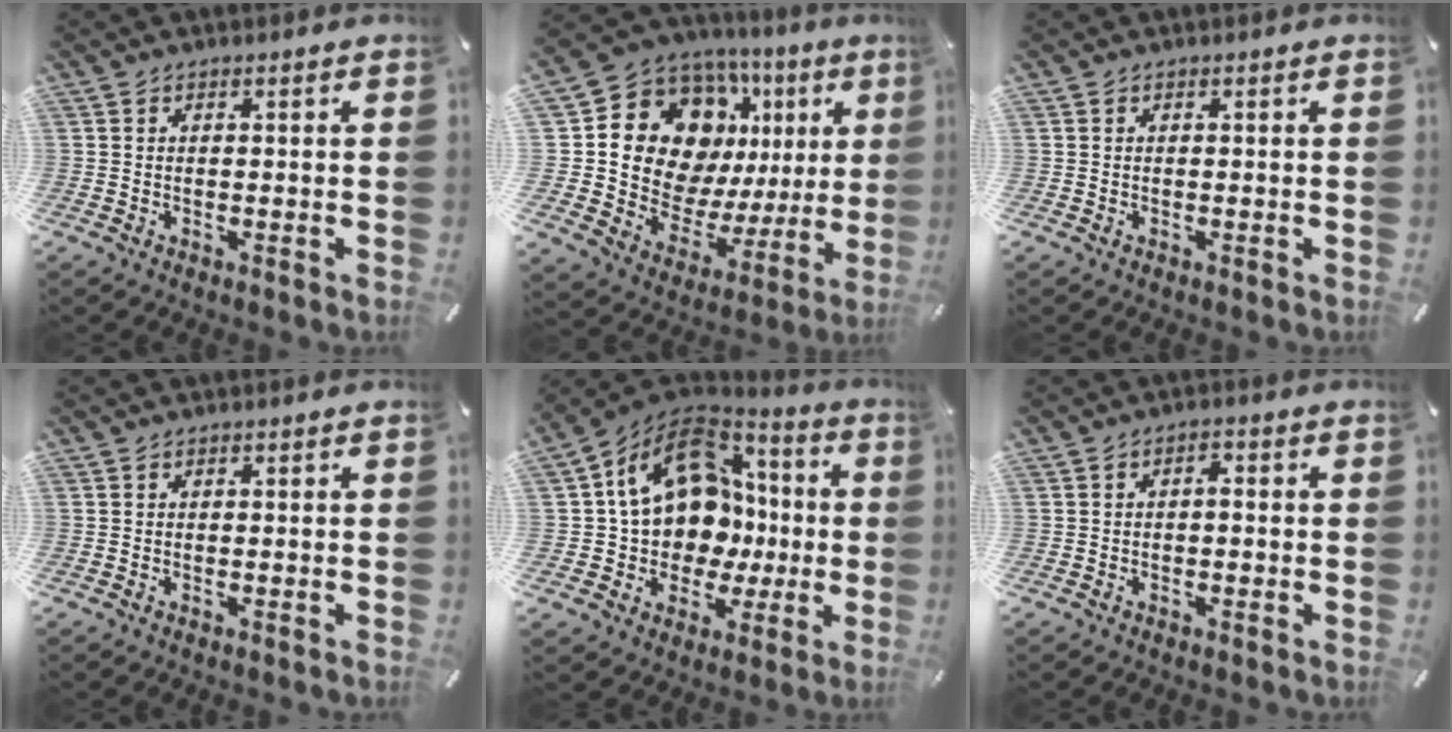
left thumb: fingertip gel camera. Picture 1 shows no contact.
{"total": 17.6, "force": [8.1, 12.6, 9.3], "torque": [-0.153, -0.061, 0.157]}
{"total": 0.0}
{"total": 0.0}
{"total": 18.8, "force": [3.7, 14.8, 10.9], "torque": [-0.196, -0.017, 0.072]}
{"total": 1.9, "force": [-0.2, 1.1, 1.5], "torque": [-0.023, 0.003, -0.008]}